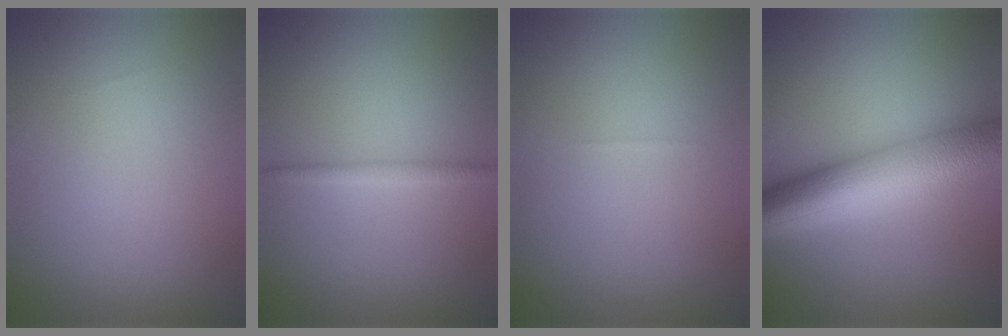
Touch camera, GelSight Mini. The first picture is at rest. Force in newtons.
{"total": 1.3, "press": 1.3, "slide": 0.1}
{"total": 0.0}
{"total": 10.6, "press": 10.6, "slide": 0.1}